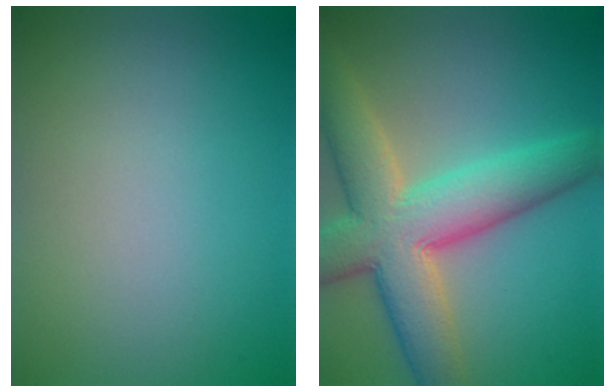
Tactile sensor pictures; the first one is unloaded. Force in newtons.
{"total": 10.0, "press": 9.9, "slide": 0.8}